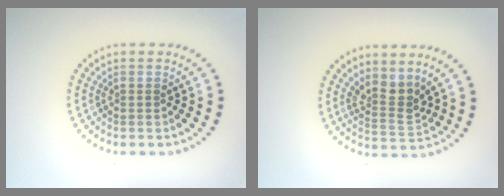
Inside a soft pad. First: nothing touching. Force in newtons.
{"total": 2.8, "press": 2.1, "slide": 1.9}